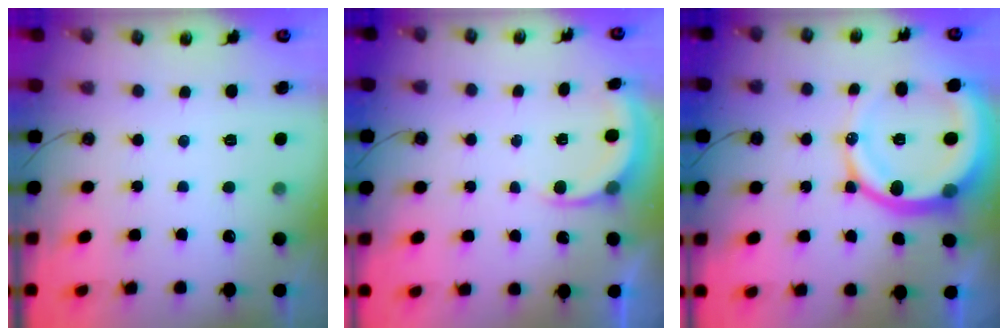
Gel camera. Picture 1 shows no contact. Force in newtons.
{"total": 4.8, "press": 4.7, "slide": 0.2}
{"total": 17.3, "press": 17.1, "slide": 2.3}